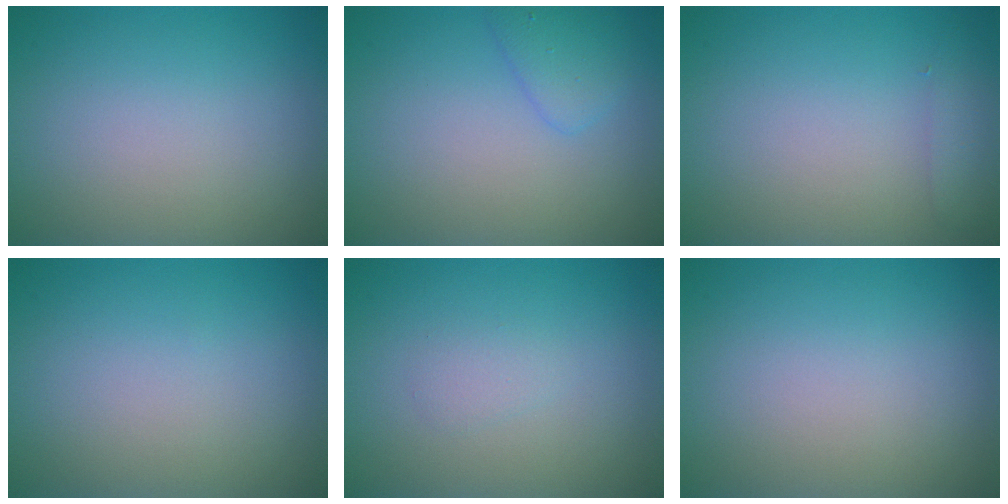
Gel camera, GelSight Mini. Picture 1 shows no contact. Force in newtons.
{"total": 1.9, "press": 1.9, "slide": 0.1}
{"total": 1.3, "press": 1.3, "slide": 0.1}
{"total": 0.0}
{"total": 0.9, "press": 0.9, "slide": 0.0}
{"total": 0.0}